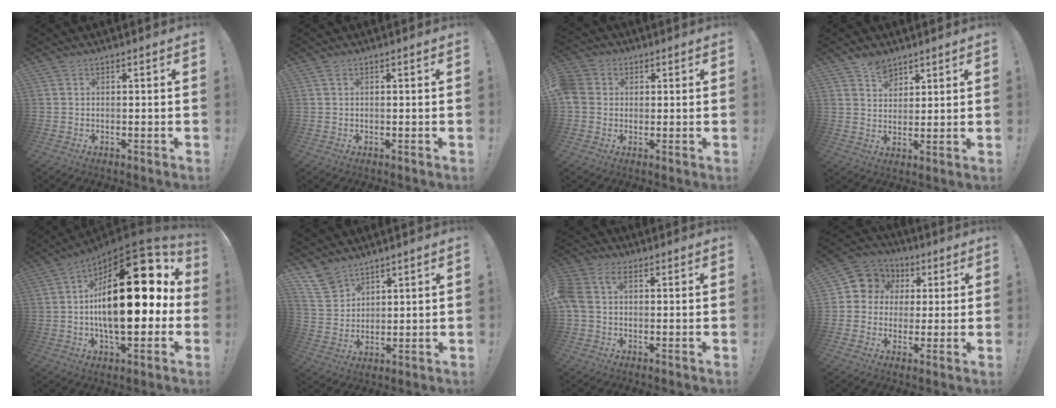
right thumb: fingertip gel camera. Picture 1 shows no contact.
{"total": 0.6, "force": [0.3, 0.4, 0.4], "torque": [-0.015, 0.005, 0.007]}
{"total": 5.4, "force": [0.4, 4.9, 2.1], "torque": [-0.054, 0.008, 0.007]}
{"total": 6.3, "force": [4.8, 3.8, 1.3], "torque": [-0.012, -0.029, 0.090]}
{"total": 27.8, "force": [2.7, 12.3, 24.8], "torque": [-0.390, -0.019, 0.041]}
{"total": 8.8, "force": [6.7, 5.4, 1.7], "torque": [-0.040, -0.044, 0.137]}
{"total": 5.8, "force": [1.0, 4.1, 4.0], "torque": [-0.100, 0.007, 0.018]}
{"total": 8.5, "force": [2.0, 8.0, 2.0], "torque": [-0.031, -0.008, 0.045]}